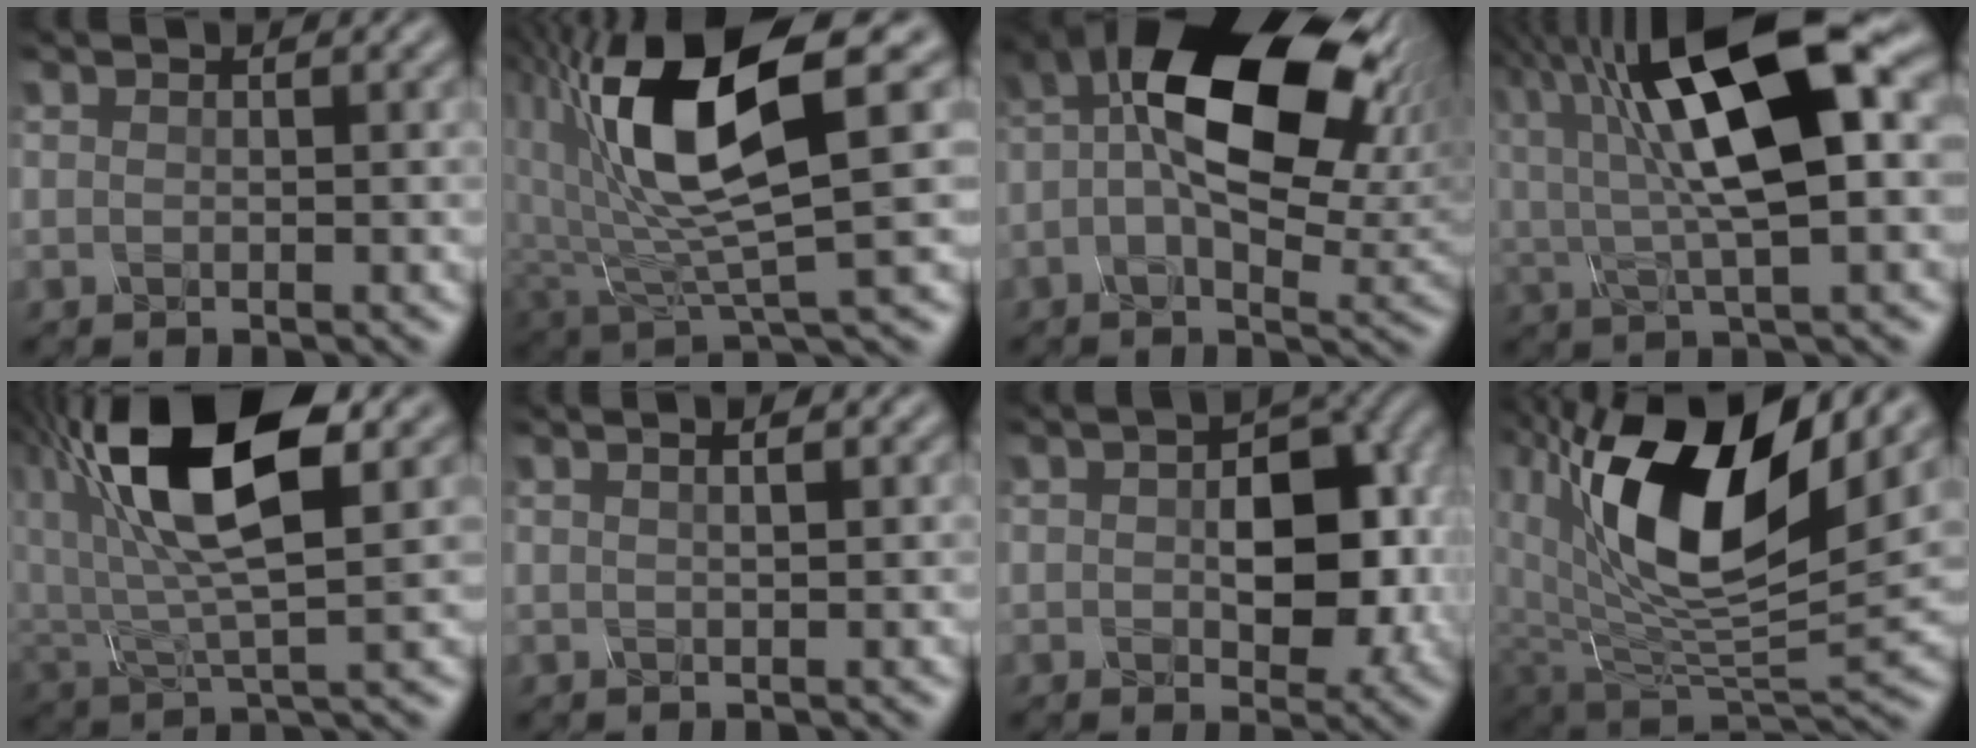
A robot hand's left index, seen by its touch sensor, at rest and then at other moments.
{"total": 10.6, "force": [2.8, 3.3, 9.7], "torque": [-0.193, -0.007, 0.057]}
{"total": 15.3, "force": [2.8, 7.5, 13.0], "torque": [-0.220, 0.010, 0.035]}
{"total": 14.5, "force": [3.8, 5.1, 13.0], "torque": [-0.229, 0.016, 0.054]}
{"total": 12.9, "force": [4.8, 5.4, 10.7], "torque": [-0.210, 0.020, 0.081]}
{"total": 2.7, "force": [1.4, 1.2, 2.0], "torque": [-0.010, 0.015, -0.005]}
{"total": 7.9, "force": [0.5, 4.7, 6.3], "torque": [-0.088, -0.002, 0.009]}
{"total": 13.9, "force": [5.9, 6.7, 10.7], "torque": [-0.189, 0.002, 0.108]}